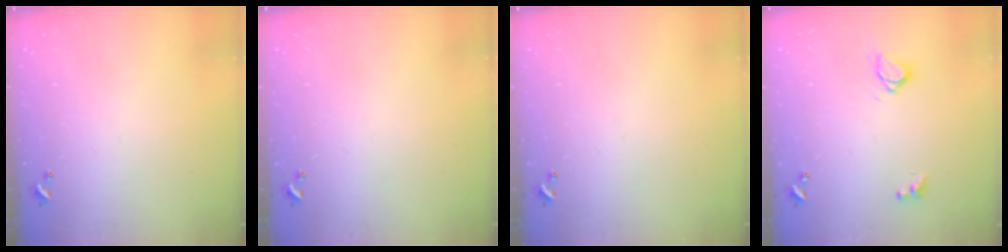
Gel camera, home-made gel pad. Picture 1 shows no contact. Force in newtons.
{"total": 0.0}
{"total": 0.0}
{"total": 2.9, "press": 2.9, "slide": 0.2}